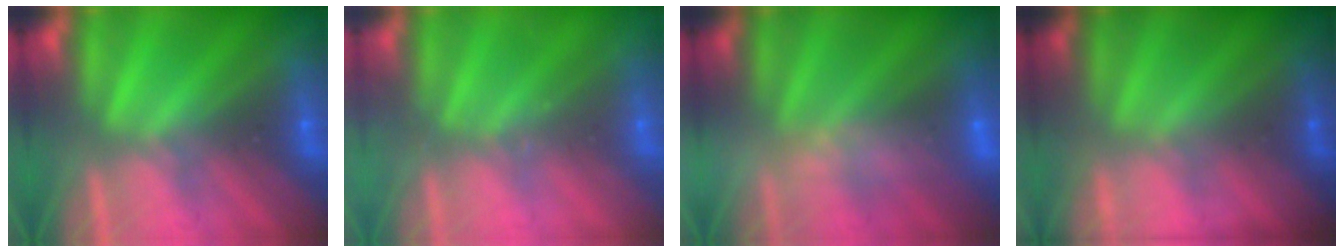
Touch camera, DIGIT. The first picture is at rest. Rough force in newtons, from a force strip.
{"total": 2.1}
{"total": 2.4}
{"total": 1.8}